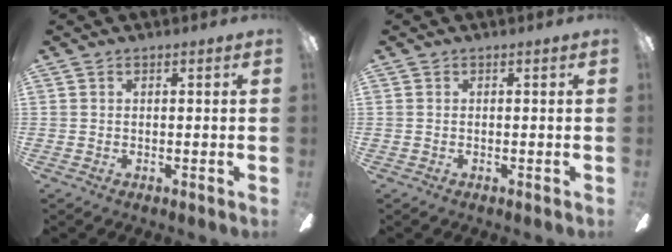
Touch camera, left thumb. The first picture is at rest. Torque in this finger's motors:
{"motor_torque": [-0.17, -0.16, 0.14, -0.11, 0.00]}